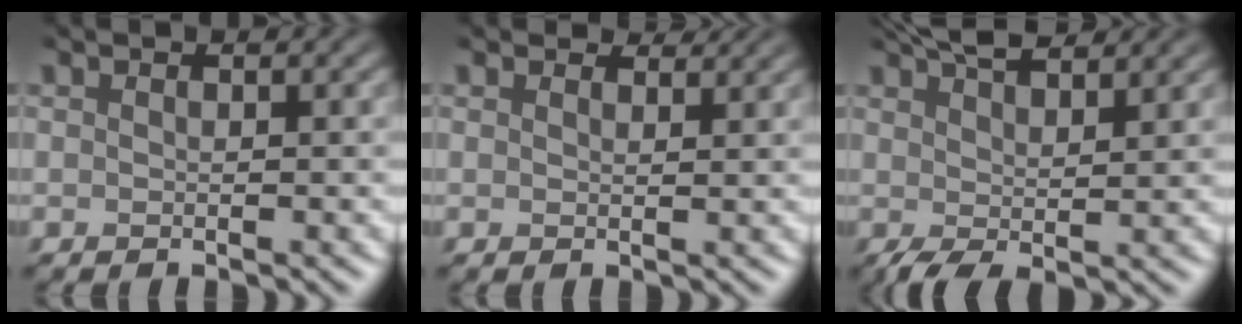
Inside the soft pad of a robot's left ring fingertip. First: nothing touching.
{"total": 2.1, "force": [1.9, 0.6, 0.4], "torque": [-0.012, 0.001, 0.022]}
{"total": 4.9, "force": [3.0, 1.5, 3.6], "torque": [-0.067, 0.006, 0.055]}